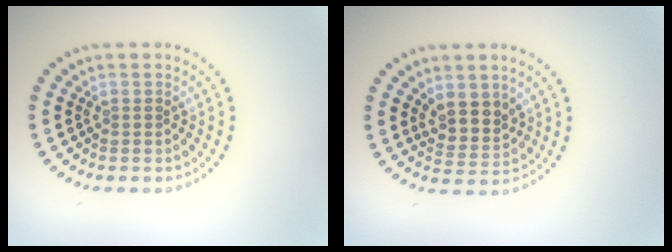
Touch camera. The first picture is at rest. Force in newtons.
{"total": 2.9, "press": 2.5, "slide": 1.6}